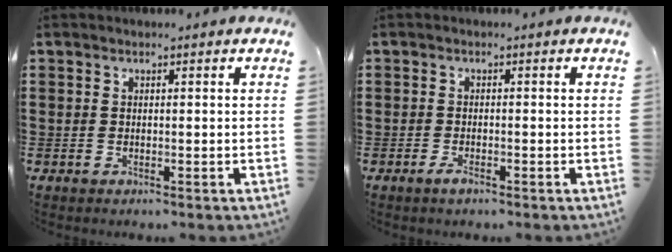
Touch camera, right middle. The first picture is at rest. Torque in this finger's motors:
{"motor_torque": [0.63, -0.18, 0.02, 0.05]}